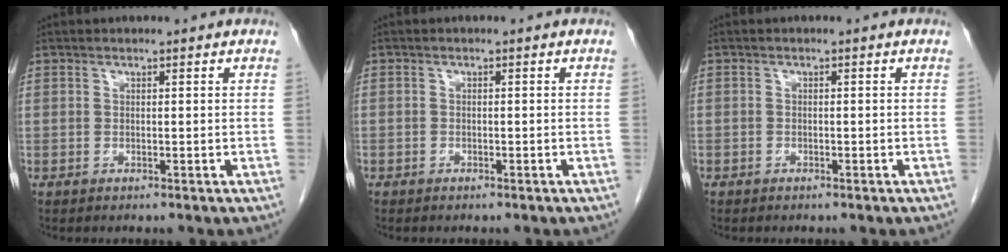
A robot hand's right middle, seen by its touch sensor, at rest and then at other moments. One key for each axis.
{"total": 0.9, "fx": -0.6, "fy": 0.7, "fz": 0.0, "tx": -0.004, "ty": 0.005, "tz": -0.013}
{"total": 0.8, "fx": -0.5, "fy": 0.5, "fz": 0.0, "tx": -0.002, "ty": 0.005, "tz": -0.011}